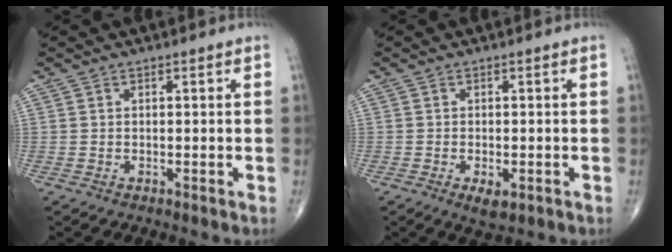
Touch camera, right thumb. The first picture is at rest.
{"total": 3.1, "force": [-1.2, 1.4, 2.4], "torque": [-0.039, -0.004, -0.015]}